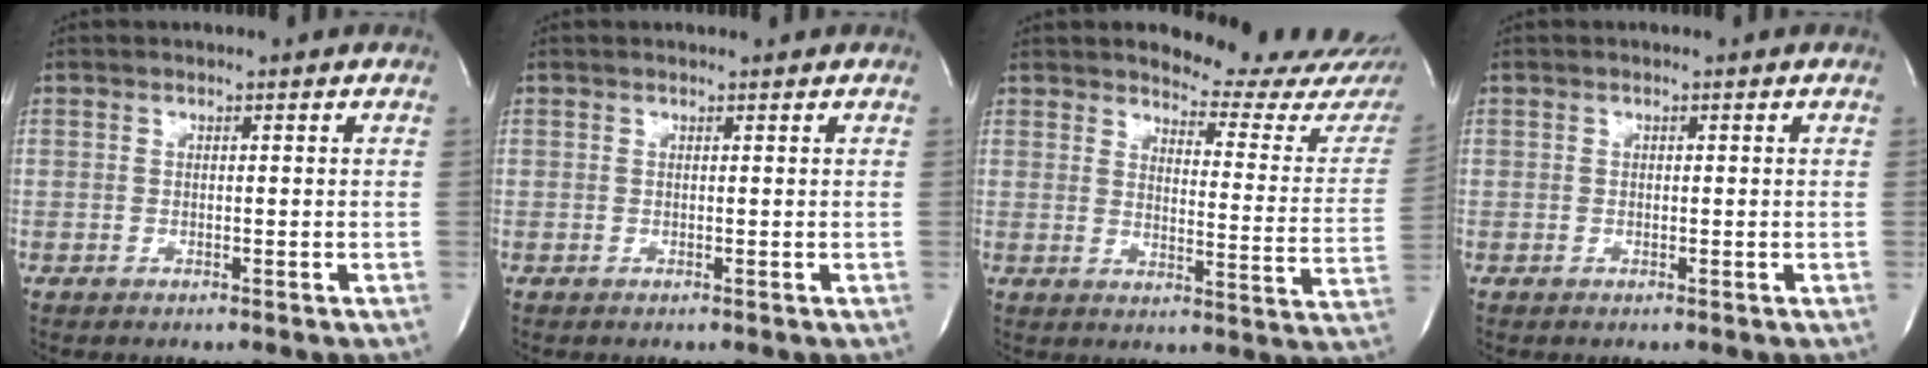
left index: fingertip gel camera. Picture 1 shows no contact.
{"total": 0.6, "force": [0.6, 0.1, -0.1], "torque": [-0.005, 0.004, 0.007]}
{"total": 16.2, "force": [15.3, 2.2, 4.6], "torque": [-0.045, -0.105, 0.163]}
{"total": 0.0}